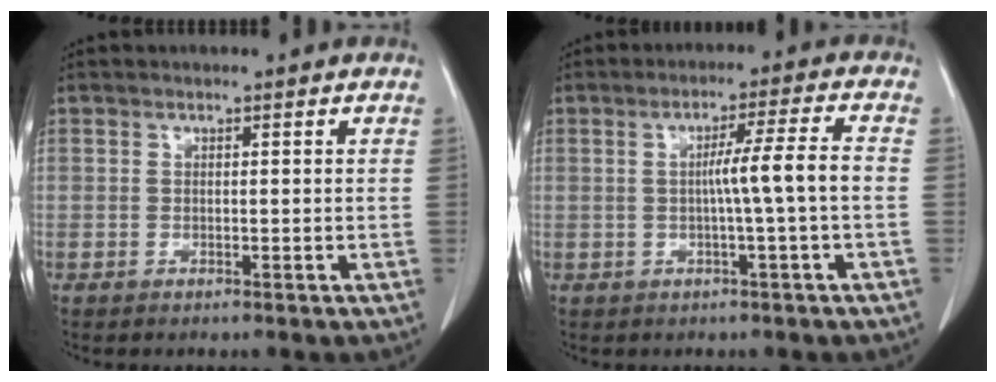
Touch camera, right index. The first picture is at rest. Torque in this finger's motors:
{"motor_torque": [0.68, -0.23, 0.41, 0.08]}